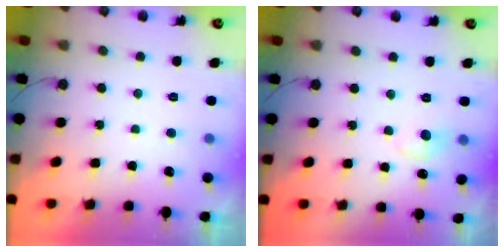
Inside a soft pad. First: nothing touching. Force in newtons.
{"total": 6.2, "press": 6.1, "slide": 0.9}